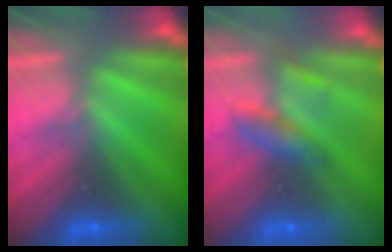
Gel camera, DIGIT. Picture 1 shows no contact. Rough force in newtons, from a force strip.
{"total": 2.2}